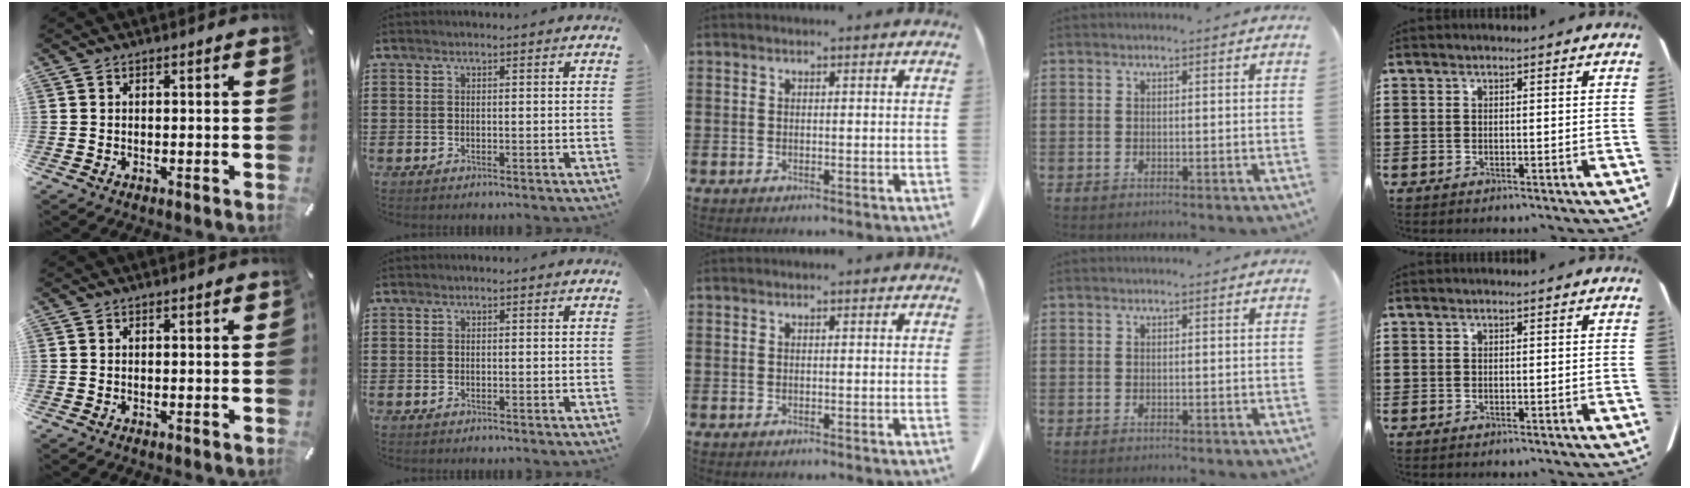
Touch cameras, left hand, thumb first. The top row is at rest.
{}